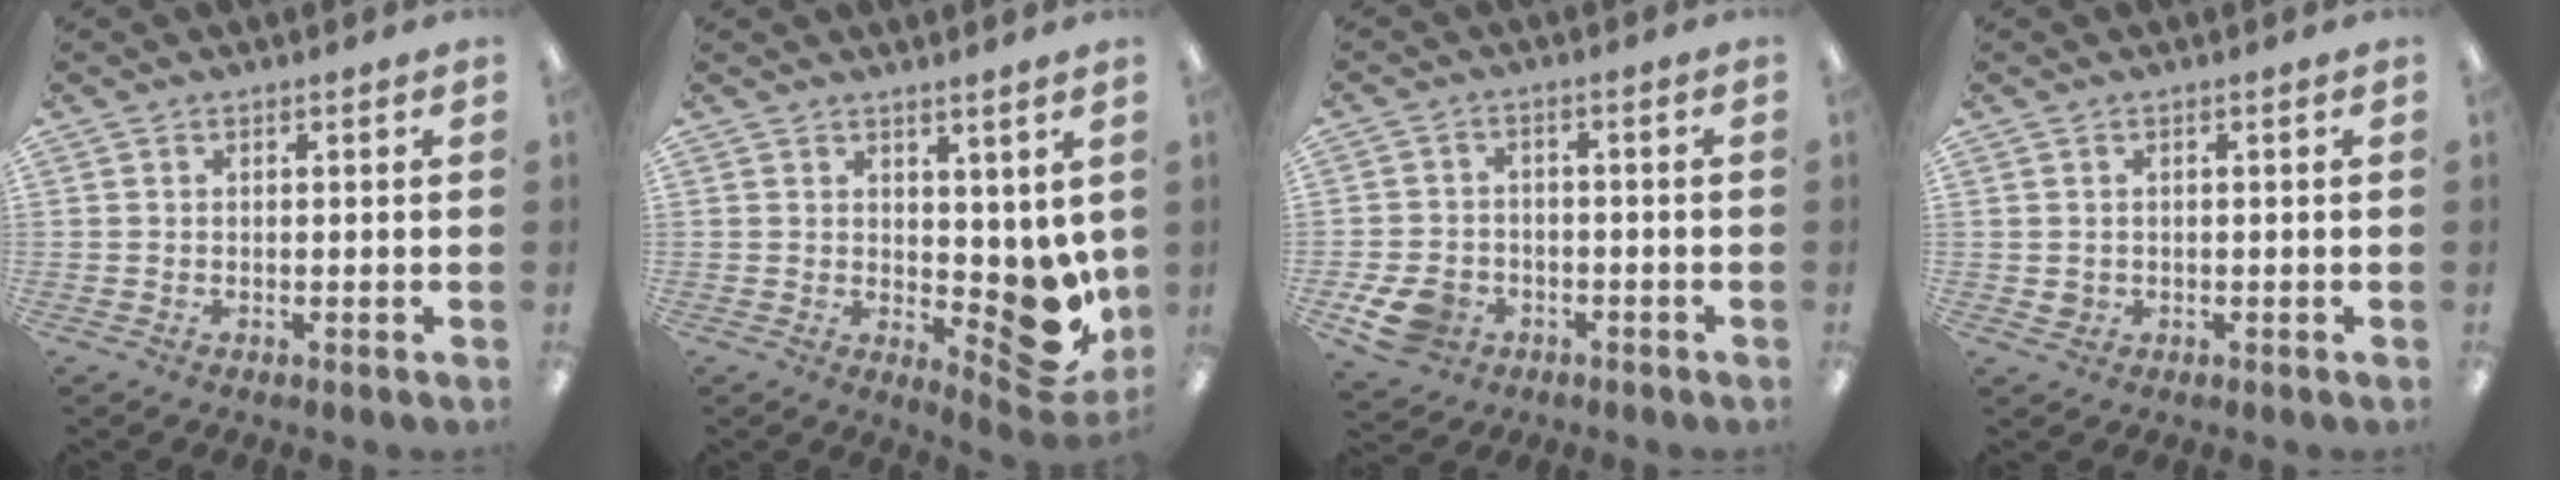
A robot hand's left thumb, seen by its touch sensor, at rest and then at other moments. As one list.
[{"total": 9.4, "force": [0.3, 5.5, 7.6], "torque": [-0.066, -0.029, 0.021]}, {"total": 7.5, "force": [-3.8, 5.5, 3.4], "torque": [-0.080, 0.017, -0.069]}, {"total": 1.2, "force": [0.3, 1.1, 0.3], "torque": [-0.001, -0.003, 0.003]}]